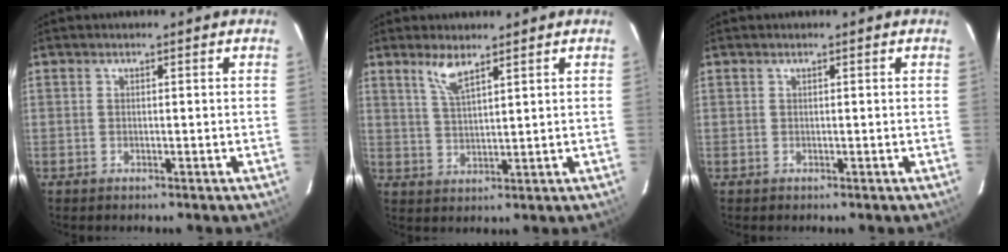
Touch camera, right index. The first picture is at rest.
{"total": 4.5, "force": [3.3, 0.5, 2.9], "torque": [-0.062, -0.003, 0.069]}
{"total": 0.0}